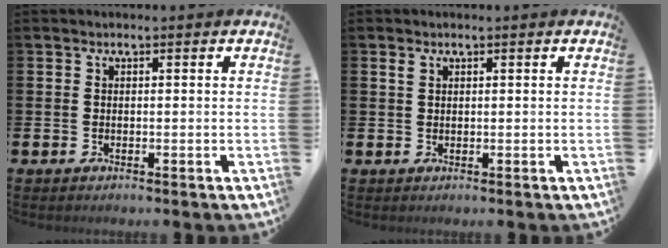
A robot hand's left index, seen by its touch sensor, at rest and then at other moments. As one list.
[{"total": 1.1, "force": [0.9, 0.5, 0.5], "torque": [0.005, -0.003, 0.012]}]